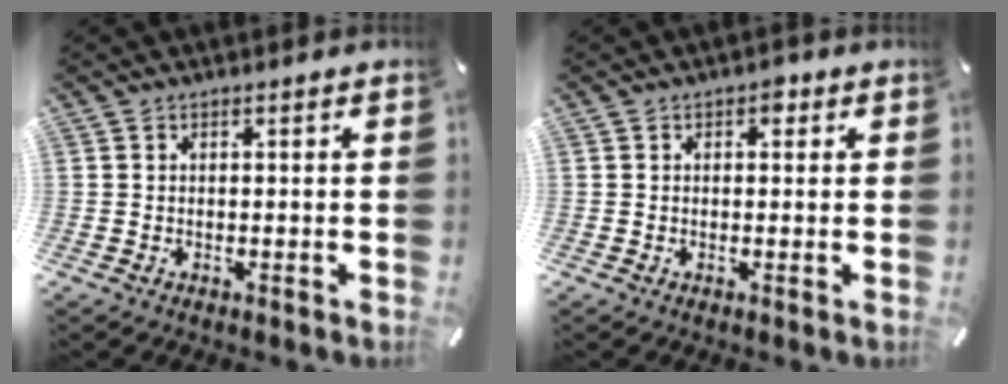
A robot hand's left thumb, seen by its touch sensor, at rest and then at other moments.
{"total": 2.0, "force": [0.6, 1.5, 1.2], "torque": [-0.011, 0.001, 0.005]}